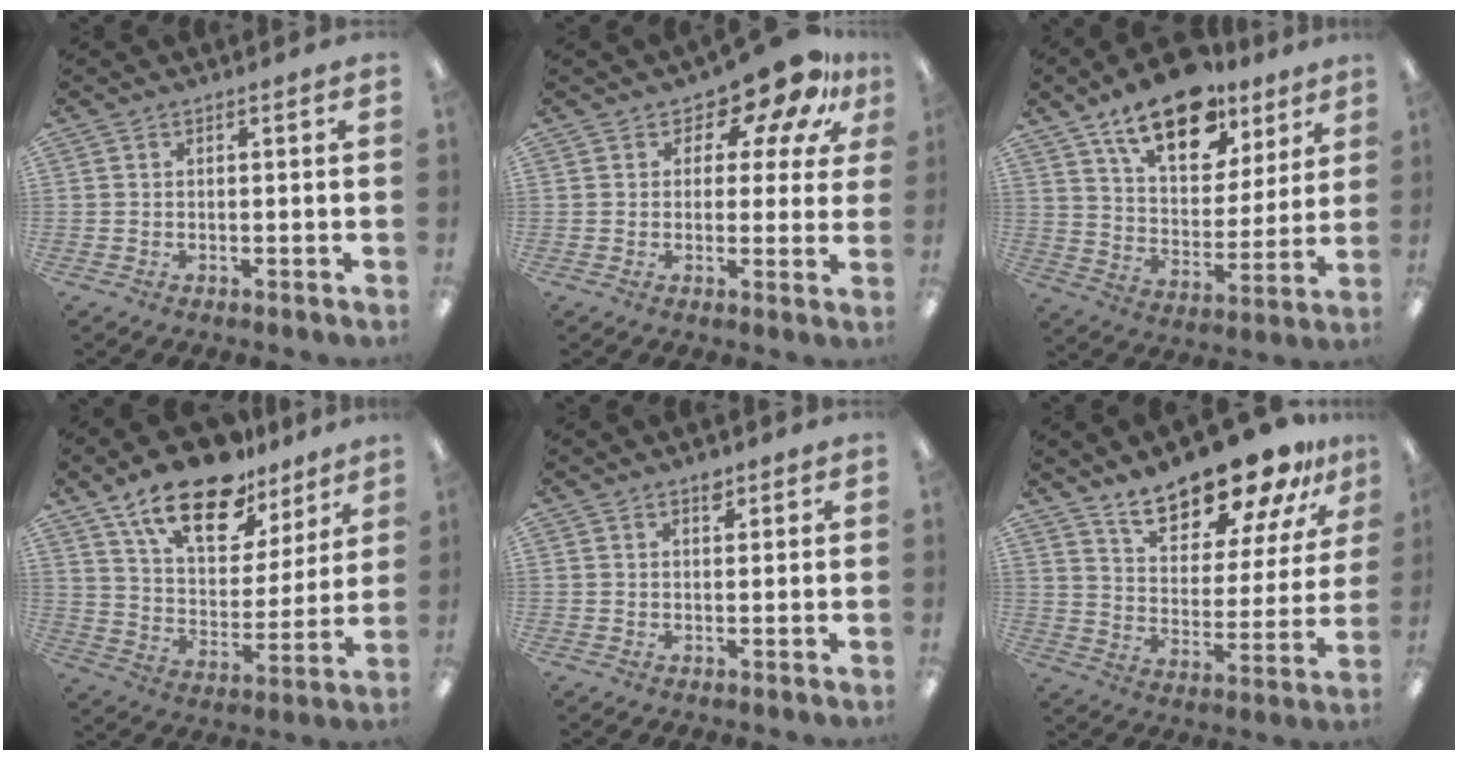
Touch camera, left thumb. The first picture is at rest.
{"total": 10.5, "force": [7.7, 4.9, 5.2], "torque": [-0.079, -0.057, 0.135]}
{"total": 18.8, "force": [12.7, 9.4, 10.3], "torque": [-0.154, -0.066, 0.219]}
{"total": 19.8, "force": [13.4, 9.4, 11.2], "torque": [-0.190, -0.072, 0.234]}
{"total": 2.3, "force": [1.7, 1.2, 1.1], "torque": [0.001, -0.008, 0.025]}
{"total": 19.8, "force": [16.5, 6.4, 9.0], "torque": [-0.141, -0.115, 0.282]}